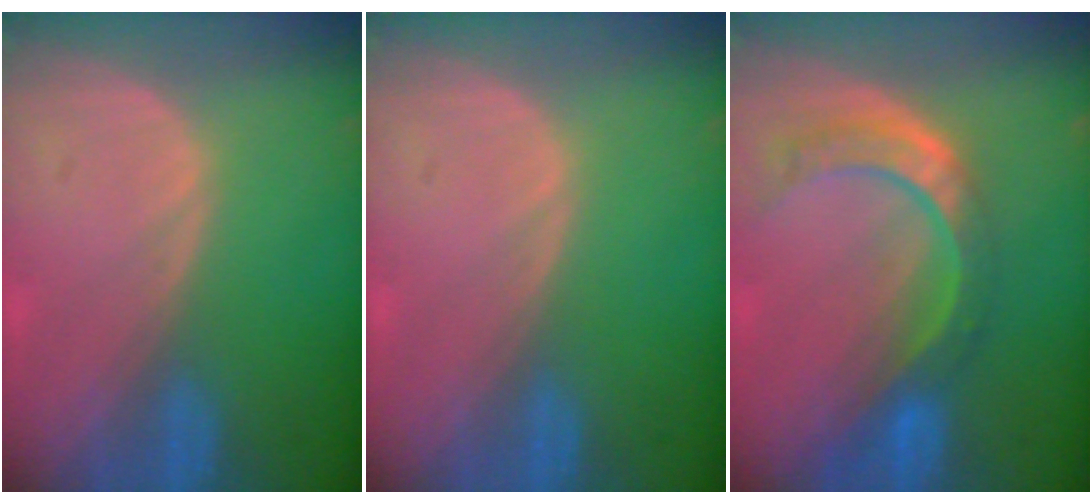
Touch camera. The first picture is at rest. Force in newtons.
{"total": 0.0}
{"total": 8.7, "press": 7.2, "slide": 4.9}